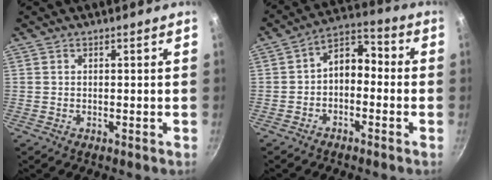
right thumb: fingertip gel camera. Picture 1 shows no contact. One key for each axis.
{"total": 7.1, "fx": -1.3, "fy": 4.8, "fz": 5.1, "tx": -0.056, "ty": 0.045, "tz": -0.033}